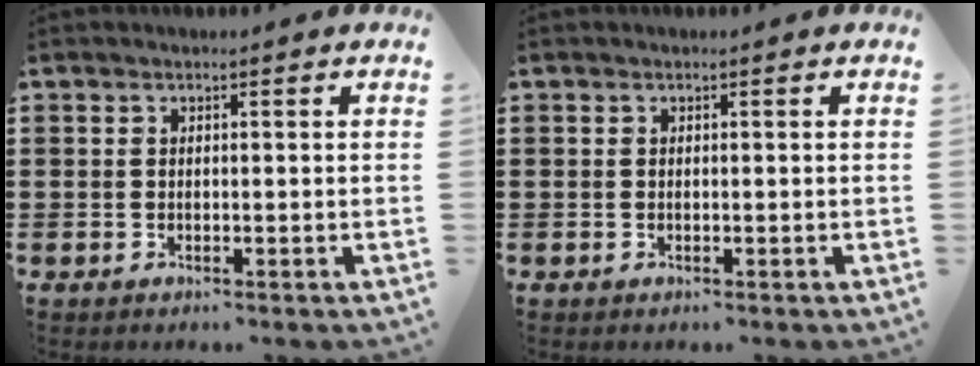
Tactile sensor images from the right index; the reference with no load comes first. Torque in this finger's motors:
{"motor_torque": [1.07, 1.07, 0.00, 0.00]}